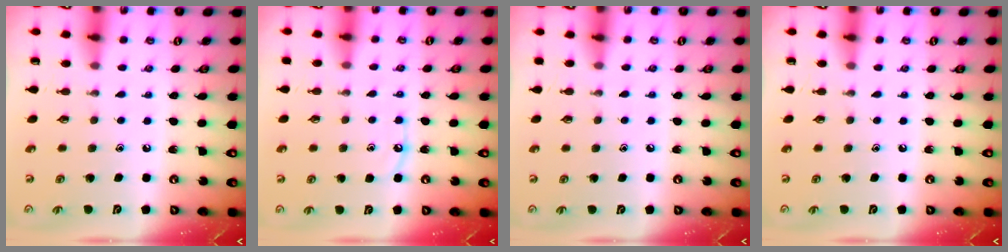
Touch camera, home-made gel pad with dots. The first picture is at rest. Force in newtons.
{"total": 5.7, "press": 5.7, "slide": 0.5}
{"total": 2.6, "press": 2.6, "slide": 0.4}
{"total": 0.0}